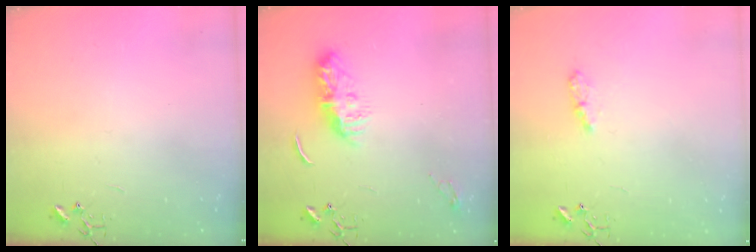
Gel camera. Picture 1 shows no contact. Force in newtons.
{"total": 10.1, "press": 10.1, "slide": 0.1}
{"total": 6.4, "press": 6.4, "slide": 0.5}